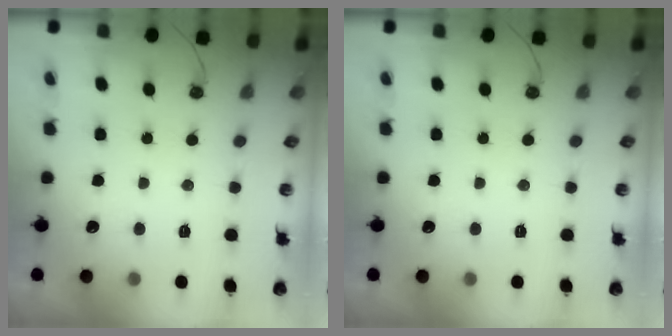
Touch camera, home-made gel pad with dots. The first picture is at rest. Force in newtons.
{"total": 0.0}